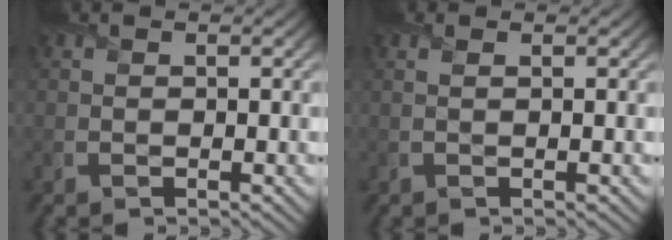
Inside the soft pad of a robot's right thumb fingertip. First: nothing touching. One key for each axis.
{"total": 0.9, "fx": 0.3, "fy": 0.1, "fz": 0.8, "tx": -0.019, "ty": 0.006, "tz": 0.002}